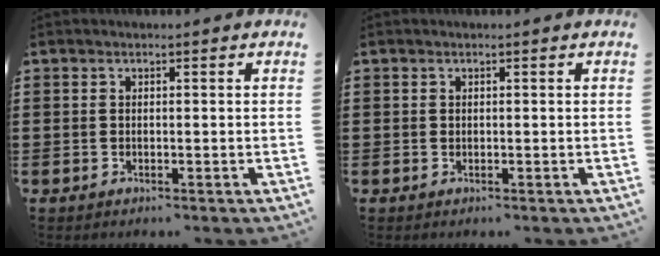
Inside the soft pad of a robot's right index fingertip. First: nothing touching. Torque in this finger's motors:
{"motor_torque": [0.35, 0.49, 0.01, -0.01]}